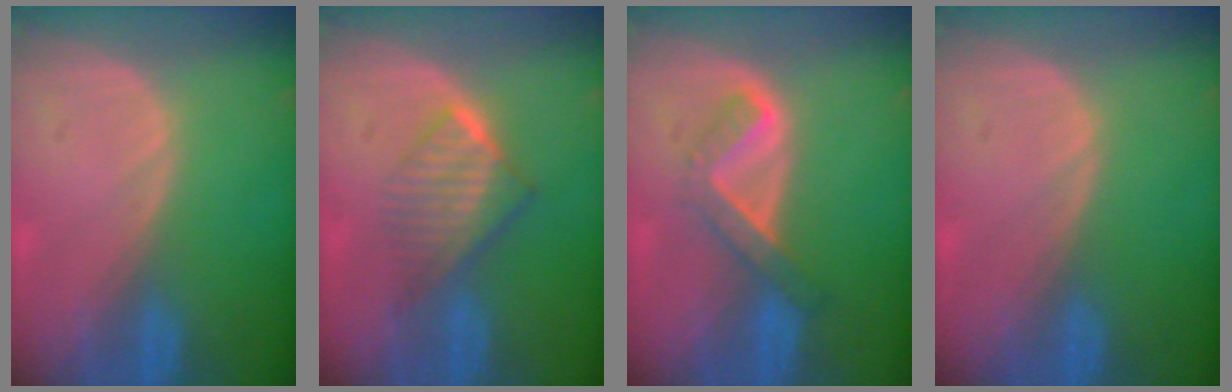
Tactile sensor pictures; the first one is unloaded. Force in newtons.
{"total": 6.5, "press": 5.5, "slide": 3.4}
{"total": 5.4, "press": 4.7, "slide": 2.7}
{"total": 0.0}